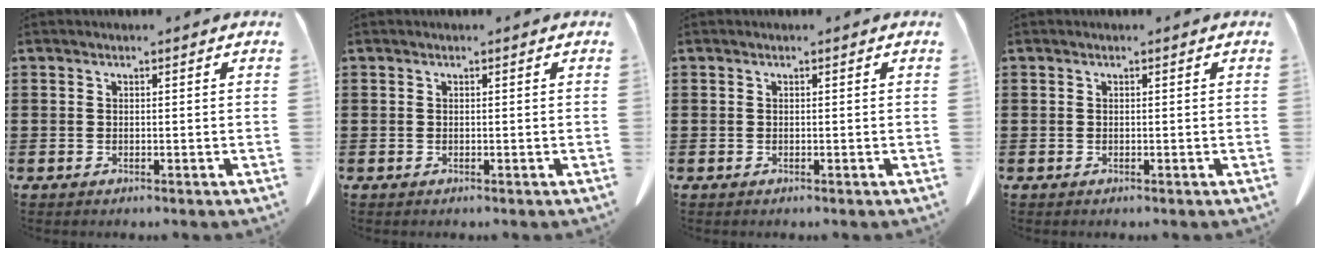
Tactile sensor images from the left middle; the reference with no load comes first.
{"total": 0.0}
{"total": 0.0}
{"total": 0.0}